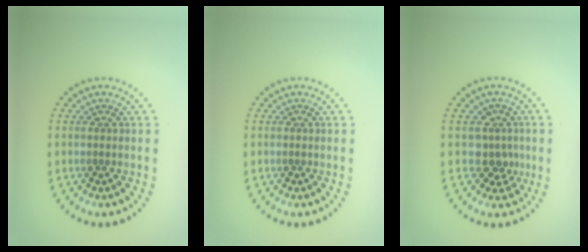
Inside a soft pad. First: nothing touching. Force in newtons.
{"total": 0.0}
{"total": 2.3, "press": 1.8, "slide": 1.6}